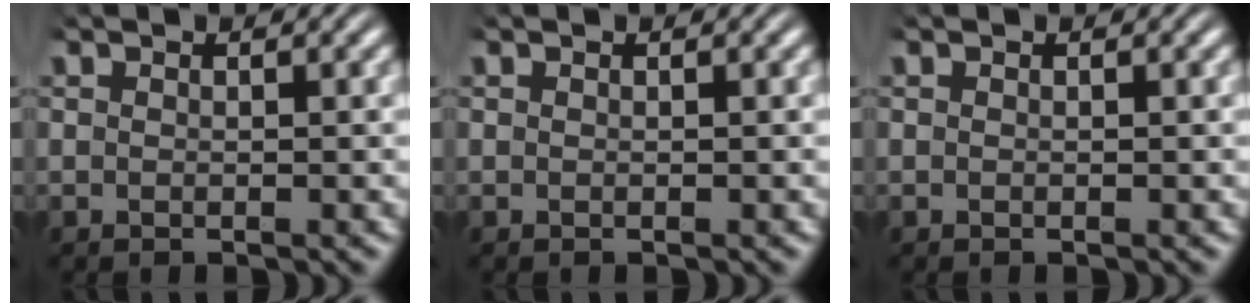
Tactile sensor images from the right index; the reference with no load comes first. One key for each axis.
{"total": 0.0}
{"total": 0.0}